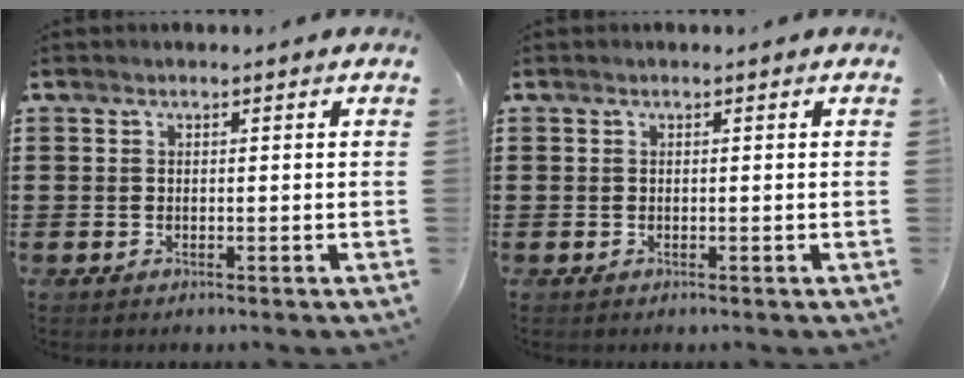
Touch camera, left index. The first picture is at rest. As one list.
[{"total": 0.0}]